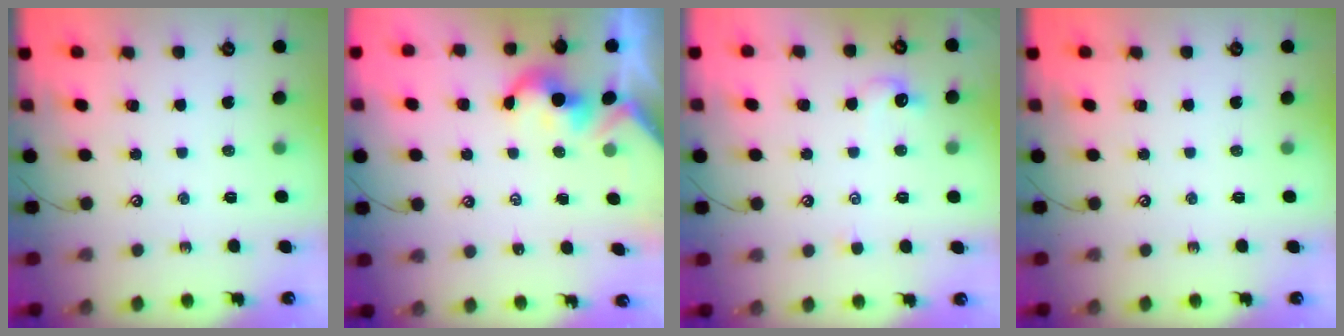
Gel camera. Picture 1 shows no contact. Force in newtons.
{"total": 2.0, "press": 2.0, "slide": 0.3}
{"total": 0.5, "press": 0.2, "slide": 0.5}
{"total": 0.0}